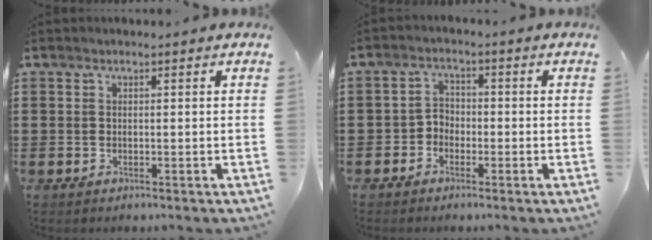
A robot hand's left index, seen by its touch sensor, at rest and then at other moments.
{"total": 2.5, "force": [-1.8, 1.7, 0.5], "torque": [-0.017, 0.006, -0.041]}